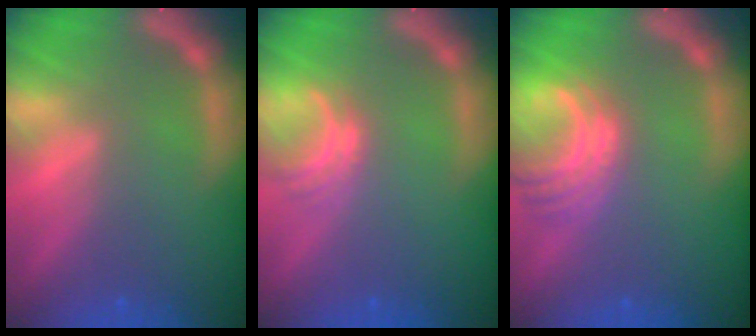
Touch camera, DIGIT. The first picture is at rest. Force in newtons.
{"total": 2.5}
{"total": 5.5}